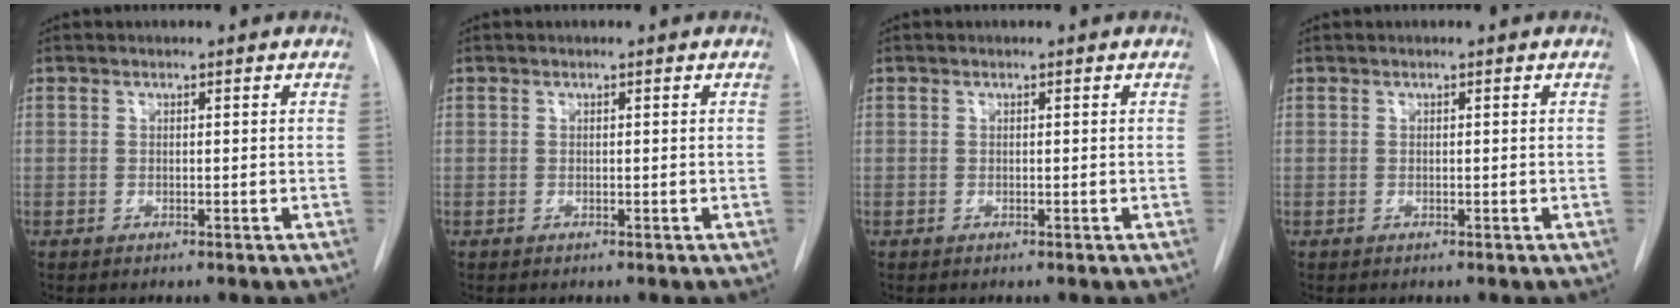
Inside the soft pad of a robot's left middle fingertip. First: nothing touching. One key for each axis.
{"total": 0.0}
{"total": 0.0}
{"total": 0.0}